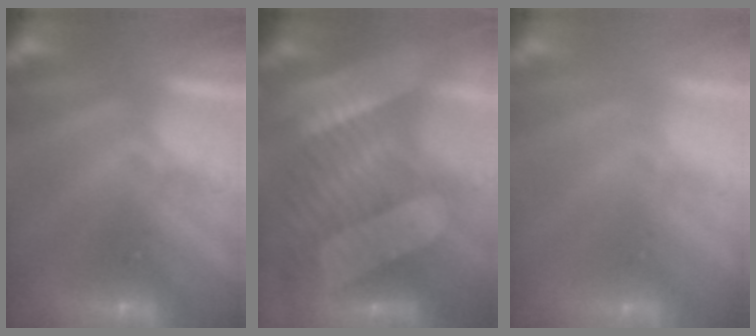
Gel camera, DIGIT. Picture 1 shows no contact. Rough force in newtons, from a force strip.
{"total": 7.3}
{"total": 3.1}